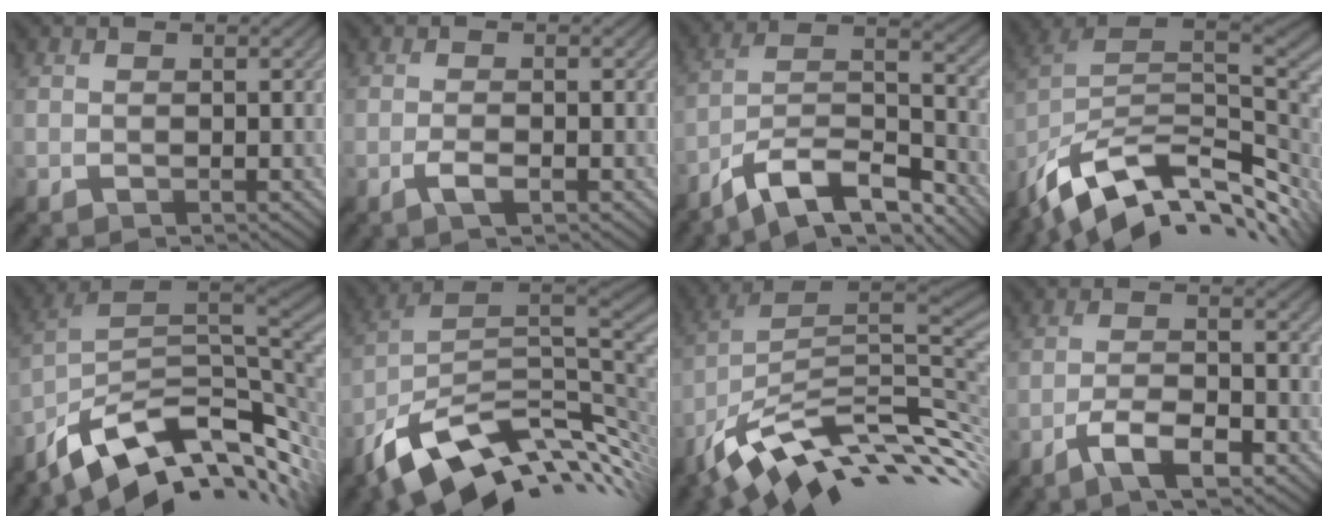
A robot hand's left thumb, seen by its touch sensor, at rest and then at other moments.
{"total": 2.1, "force": [-1.0, 0.5, 1.8], "torque": [-0.031, 0.005, -0.021]}
{"total": 13.0, "force": [-9.8, 3.8, 7.7], "torque": [-0.152, 0.003, -0.175]}
{"total": 14.4, "force": [-6.4, 7.5, 10.5], "torque": [-0.212, -0.022, -0.102]}
{"total": 13.1, "force": [-6.4, 5.9, 9.7], "torque": [-0.202, -0.003, -0.114]}
{"total": 14.3, "force": [-4.8, 7.4, 11.3], "torque": [-0.231, -0.004, -0.087]}
{"total": 13.0, "force": [-5.0, 5.1, 10.9], "torque": [-0.225, -0.001, -0.089]}
{"total": 6.3, "force": [-4.1, 1.6, 4.5], "torque": [-0.085, 0.005, -0.077]}